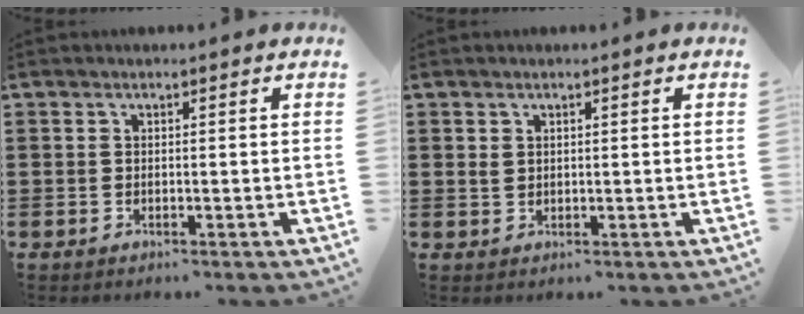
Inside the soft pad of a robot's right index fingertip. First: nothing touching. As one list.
[{"total": 1.2, "force": [0.6, 0.9, 0.5], "torque": [-0.012, 0.004, 0.012]}]